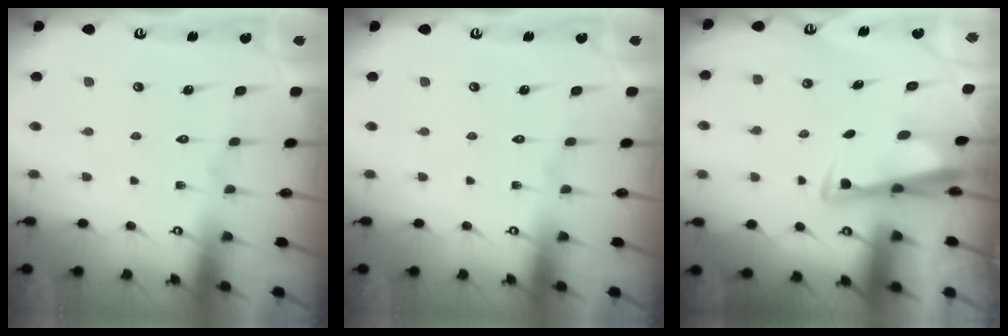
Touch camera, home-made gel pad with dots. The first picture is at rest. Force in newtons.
{"total": 0.0}
{"total": 3.5, "press": 3.4, "slide": 0.9}